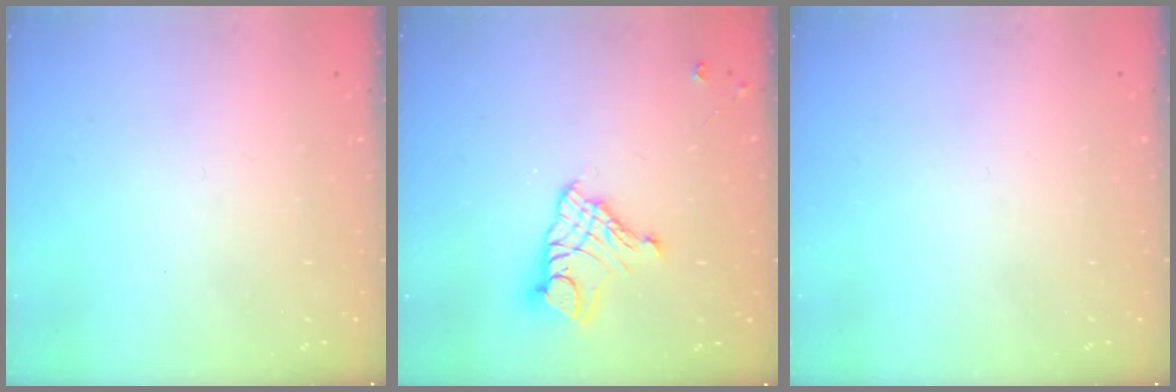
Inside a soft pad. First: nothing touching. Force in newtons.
{"total": 11.6, "press": 11.6, "slide": 1.1}
{"total": 0.0}